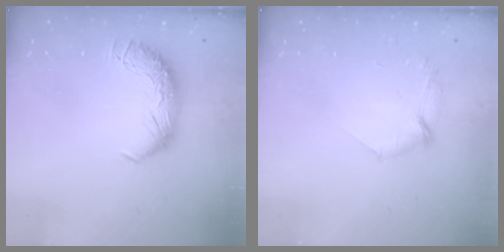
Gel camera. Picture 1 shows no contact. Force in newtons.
{"total": 7.0, "press": 7.0, "slide": 0.7}